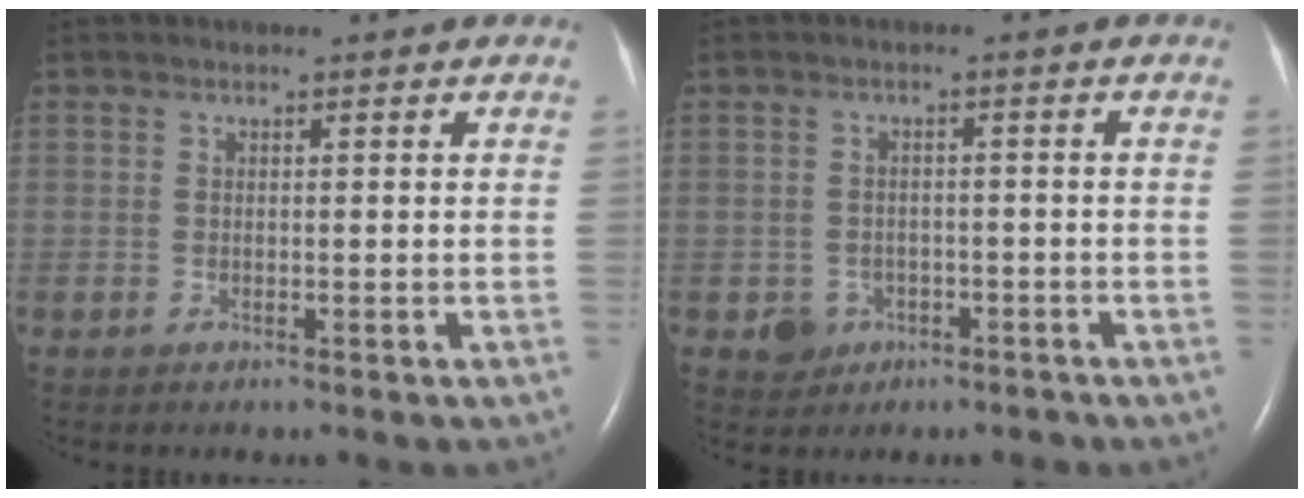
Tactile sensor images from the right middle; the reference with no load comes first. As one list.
[{"total": 3.6, "force": [-1.8, 3.1, 0.4], "torque": [-0.004, 0.012, -0.020]}]